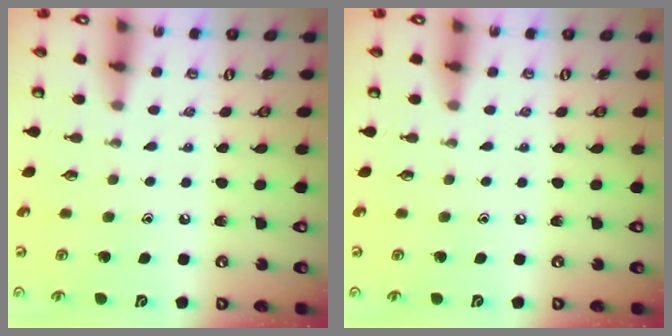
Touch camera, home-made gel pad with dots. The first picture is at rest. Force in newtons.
{"total": 0.0}